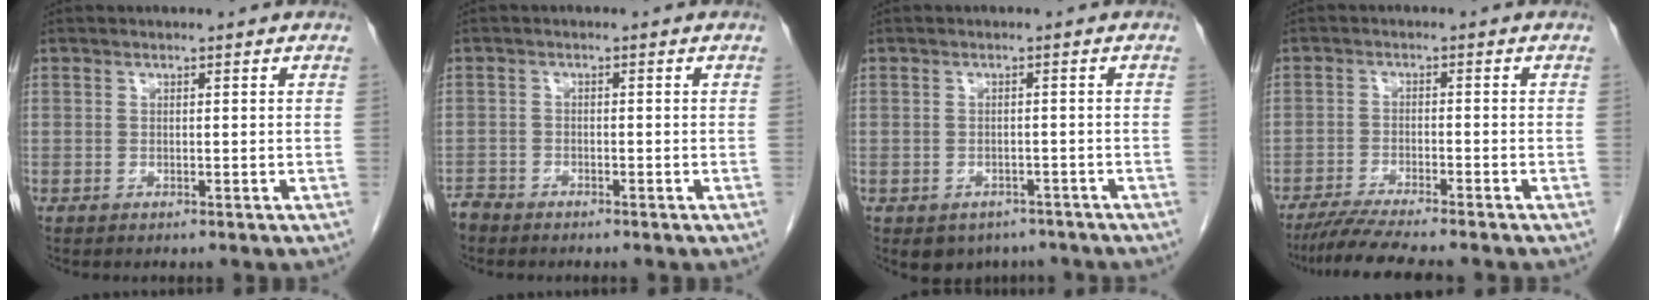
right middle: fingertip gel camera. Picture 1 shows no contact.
{"total": 1.9, "force": [-1.8, 0.6, -0.1], "torque": [0.000, -0.002, -0.035]}
{"total": 5.0, "force": [-3.8, 3.1, 0.7], "torque": [0.002, 0.009, -0.047]}
{"total": 8.1, "force": [-7.0, -0.3, 4.1], "torque": [-0.065, -0.023, -0.116]}